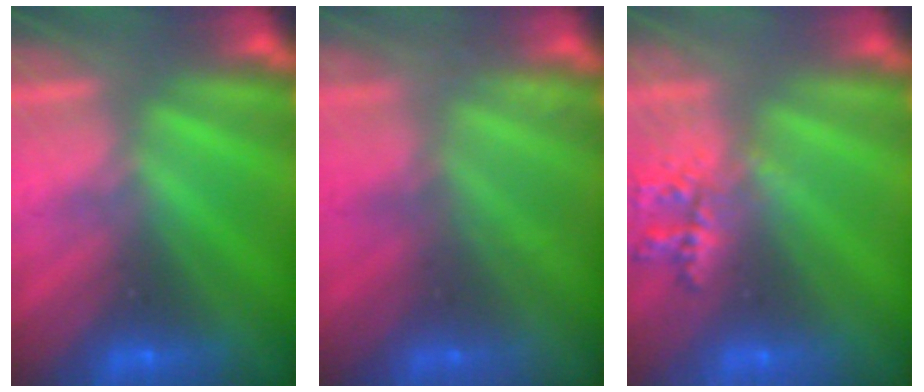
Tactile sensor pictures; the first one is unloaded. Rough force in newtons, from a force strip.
{"total": 2.3}
{"total": 2.3}